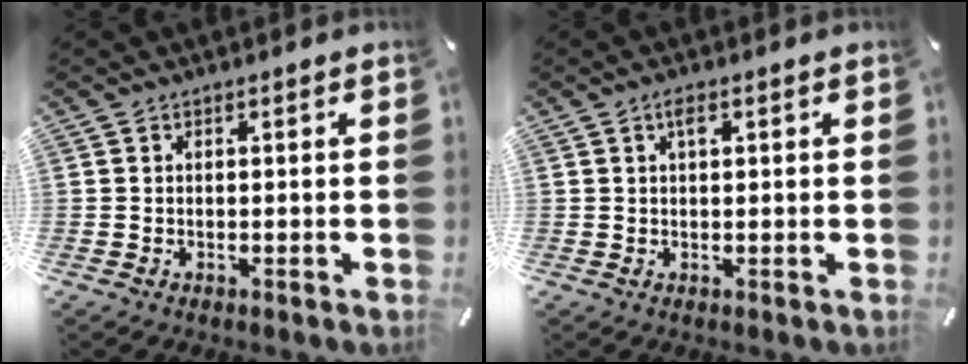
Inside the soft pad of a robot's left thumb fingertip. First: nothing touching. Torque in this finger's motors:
{"motor_torque": [0.36, 0.32, 0.32, -0.20, 0.10]}